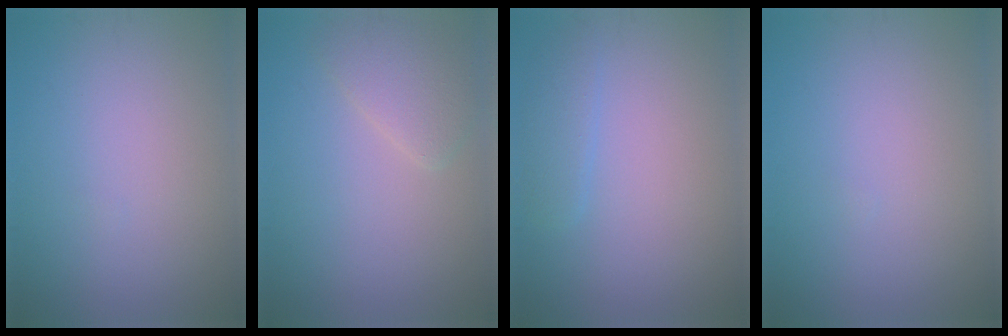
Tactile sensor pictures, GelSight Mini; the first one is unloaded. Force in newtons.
{"total": 2.5, "press": 2.5, "slide": 0.1}
{"total": 1.7, "press": 1.7, "slide": 0.1}
{"total": 0.0}